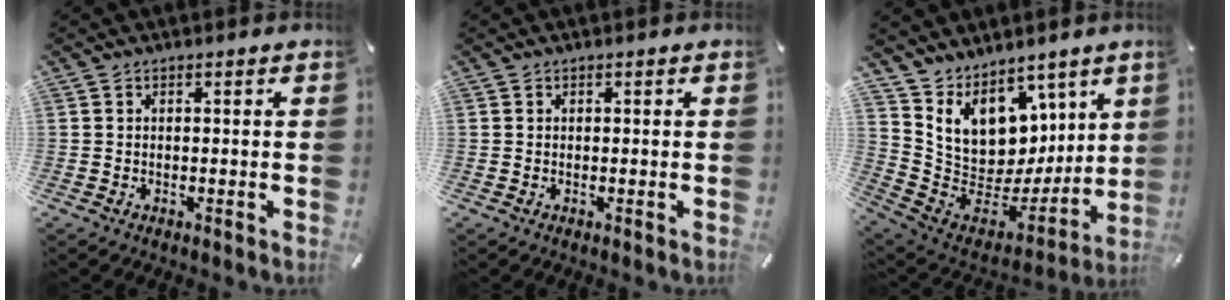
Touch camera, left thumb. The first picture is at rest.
{"total": 0.0}
{"total": 11.6, "force": [6.4, 9.0, 3.3], "torque": [-0.062, -0.089, 0.131]}